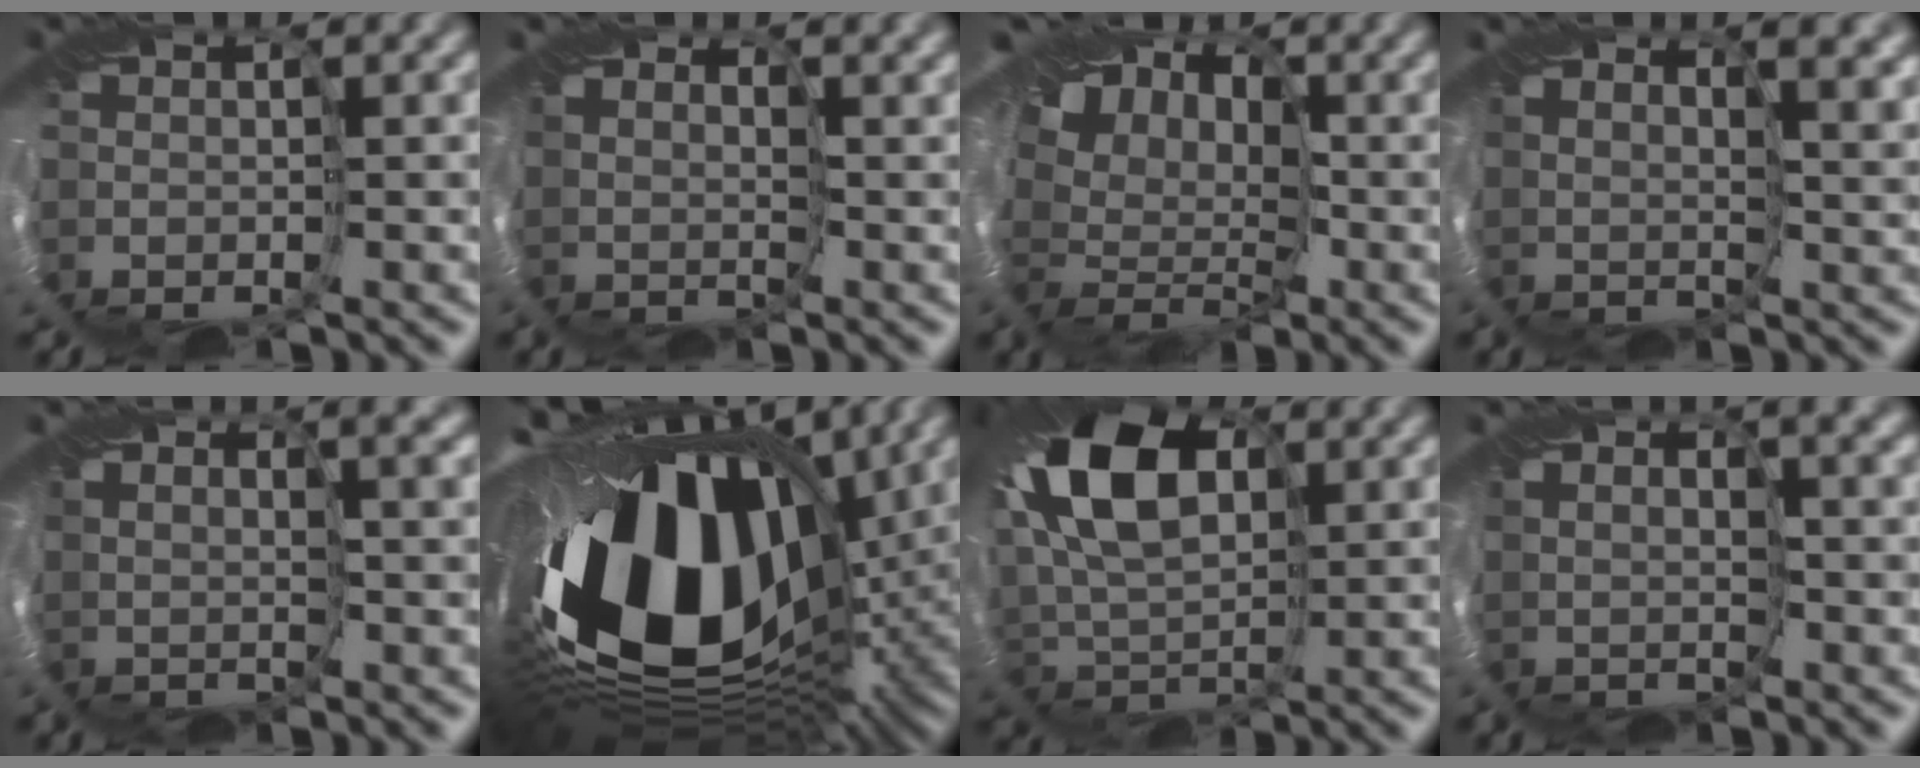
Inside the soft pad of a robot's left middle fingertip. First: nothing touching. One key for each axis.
{"total": 2.1, "fx": 2.0, "fy": 0.5, "fz": -0.4, "tx": -0.001, "ty": 0.004, "tz": 0.041}
{"total": 15.3, "fx": 3.6, "fy": 10.5, "fz": 10.6, "tx": -0.166, "ty": 0.031, "tz": 0.027}
{"total": 5.1, "fx": 4.3, "fy": 1.6, "fz": 2.2, "tx": -0.044, "ty": 0.005, "tz": 0.083}
{"total": 3.2, "fx": 2.8, "fy": 0.7, "fz": 1.5, "tx": -0.031, "ty": 0.009, "tz": 0.054}
{"total": 18.8, "fx": 0.3, "fy": 11.7, "fz": 14.7, "tx": -0.296, "ty": -0.081, "tz": 0.023}
{"total": 10.5, "fx": 3.9, "fy": 5.9, "fz": 7.8, "tx": -0.181, "ty": 0.027, "tz": 0.063}
{"total": 3.2, "fx": 2.6, "fy": 0.9, "fz": 1.6, "tx": -0.031, "ty": 0.011, "tz": 0.049}